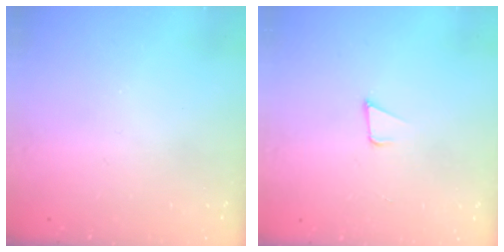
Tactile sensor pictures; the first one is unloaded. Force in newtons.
{"total": 4.1, "press": 3.1, "slide": 2.7}